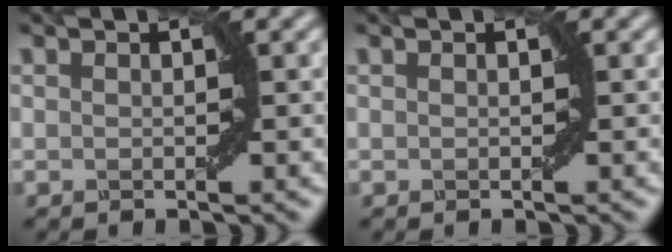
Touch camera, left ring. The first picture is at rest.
{"total": 0.0}